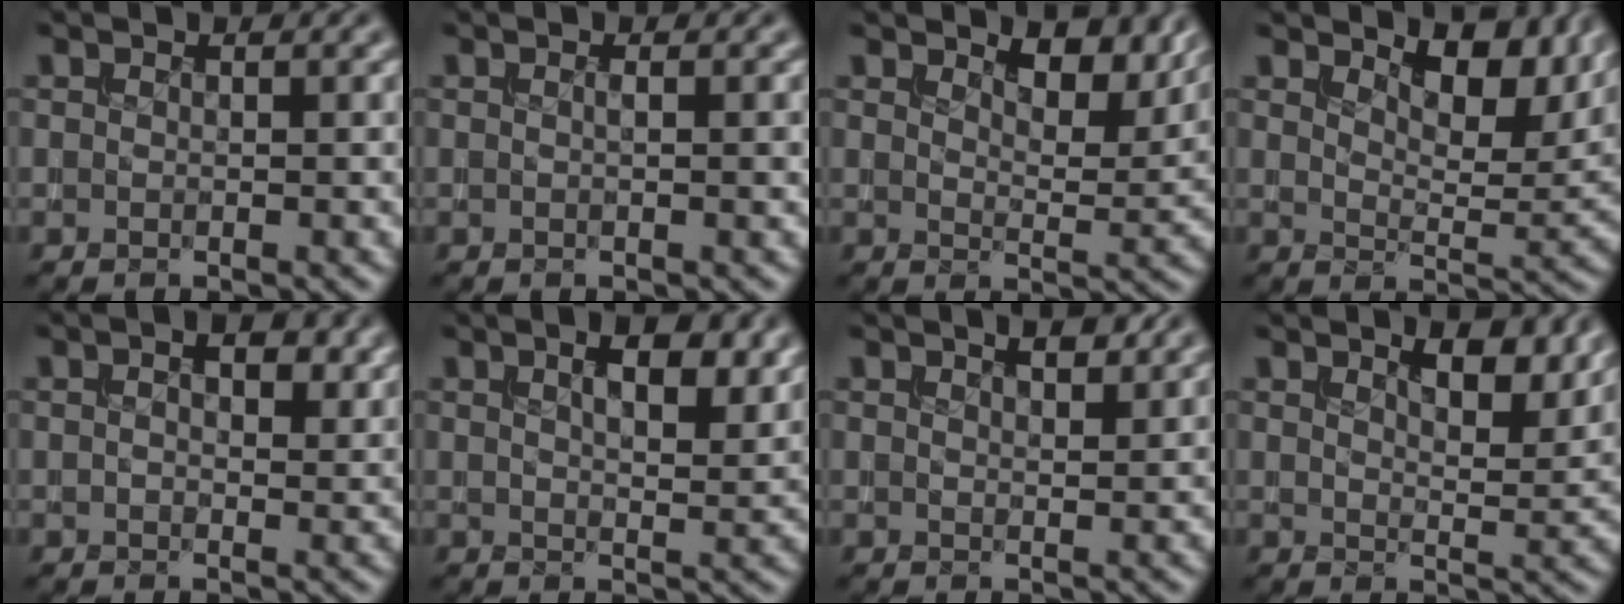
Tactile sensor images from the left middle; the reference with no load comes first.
{"total": 0.5, "force": [-0.1, -0.1, 0.5], "torque": [-0.008, 0.001, -0.003]}
{"total": 4.8, "force": [3.5, 1.7, 2.7], "torque": [-0.042, -0.004, 0.048]}
{"total": 7.4, "force": [4.6, 3.1, 4.9], "torque": [-0.070, -0.007, 0.073]}
{"total": 3.2, "force": [1.1, 1.6, 2.5], "torque": [-0.032, -0.001, 0.017]}
{"total": 4.4, "force": [2.2, 1.5, 3.5], "torque": [-0.051, 0.001, 0.036]}
{"total": 1.8, "force": [1.3, 0.4, 1.1], "torque": [-0.016, 0.001, 0.023]}
{"total": 4.5, "force": [2.9, 1.5, 3.0], "torque": [-0.048, -0.003, 0.041]}